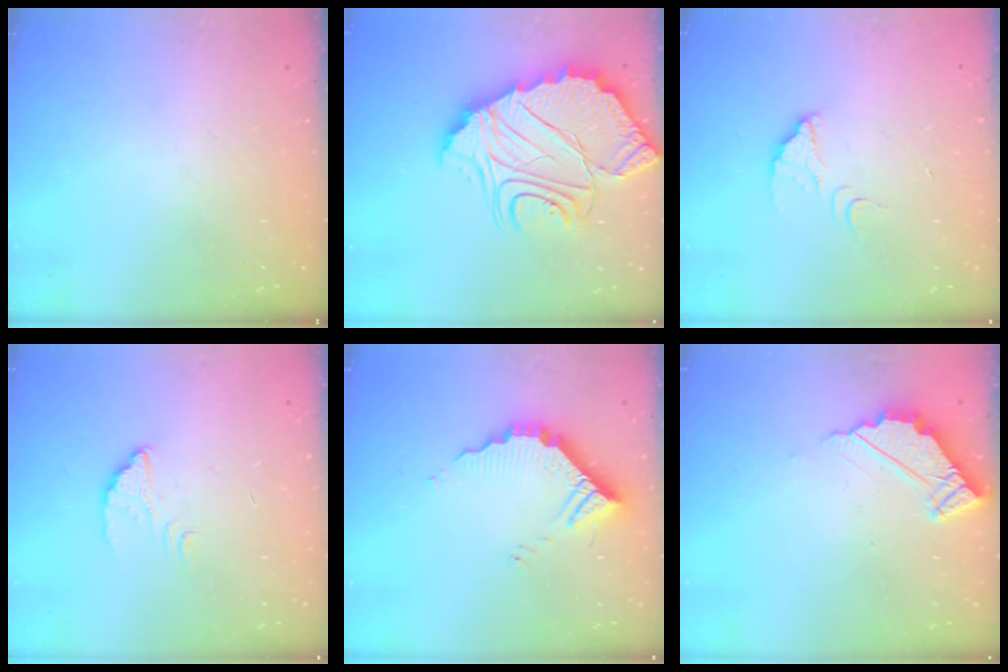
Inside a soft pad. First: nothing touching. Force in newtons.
{"total": 19.3, "press": 19.2, "slide": 1.7}
{"total": 3.5, "press": 3.5, "slide": 0.2}
{"total": 2.7, "press": 2.7, "slide": 0.1}
{"total": 9.6, "press": 9.6, "slide": 0.4}
{"total": 5.0, "press": 4.9, "slide": 0.2}